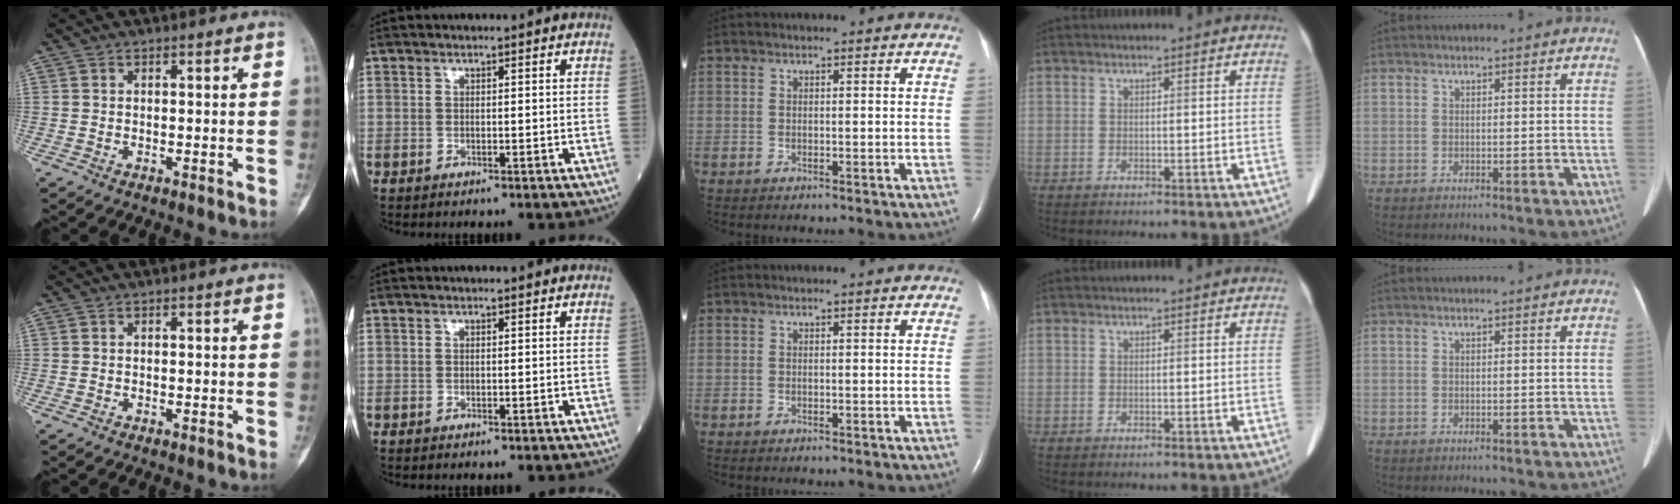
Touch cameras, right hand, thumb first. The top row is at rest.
{}